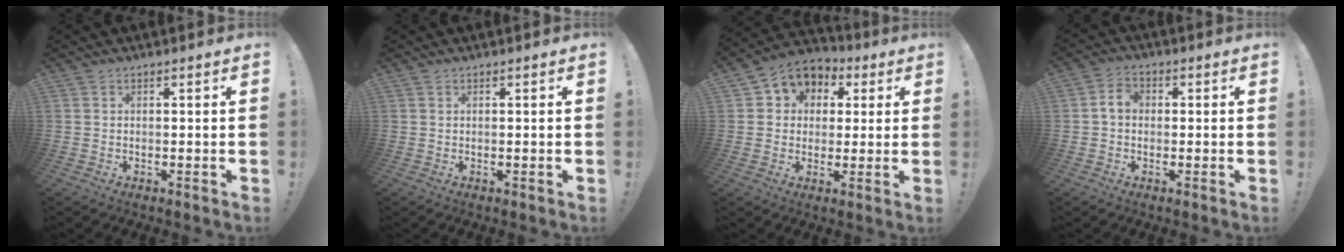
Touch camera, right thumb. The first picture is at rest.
{"total": 0.0}
{"total": 7.6, "force": [2.0, 7.0, 2.2], "torque": [-0.035, -0.009, 0.045]}
{"total": 4.9, "force": [0.1, 3.6, 3.3], "torque": [-0.058, 0.014, 0.004]}